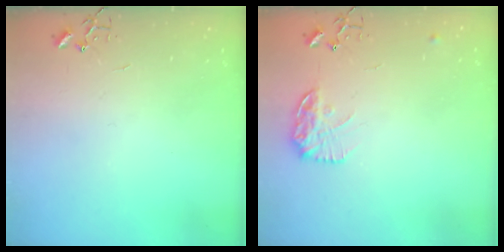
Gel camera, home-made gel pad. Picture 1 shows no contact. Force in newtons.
{"total": 12.3, "press": 12.3, "slide": 0.5}